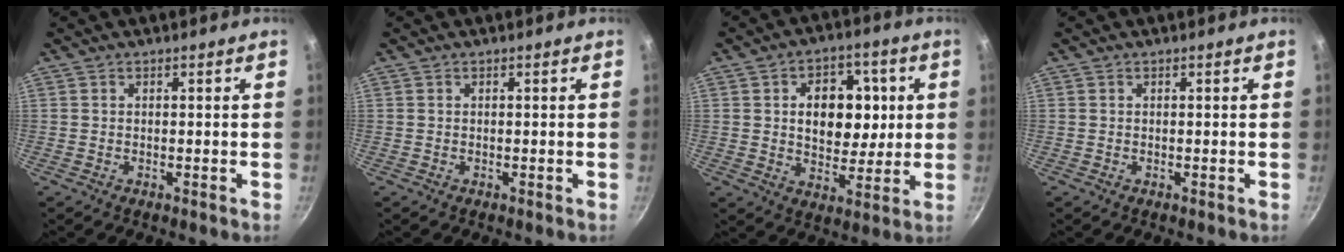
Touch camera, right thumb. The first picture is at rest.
{"total": 0.0}
{"total": 13.1, "force": [2.2, 9.0, 9.3], "torque": [-0.080, -0.001, 0.035]}
{"total": 0.0}